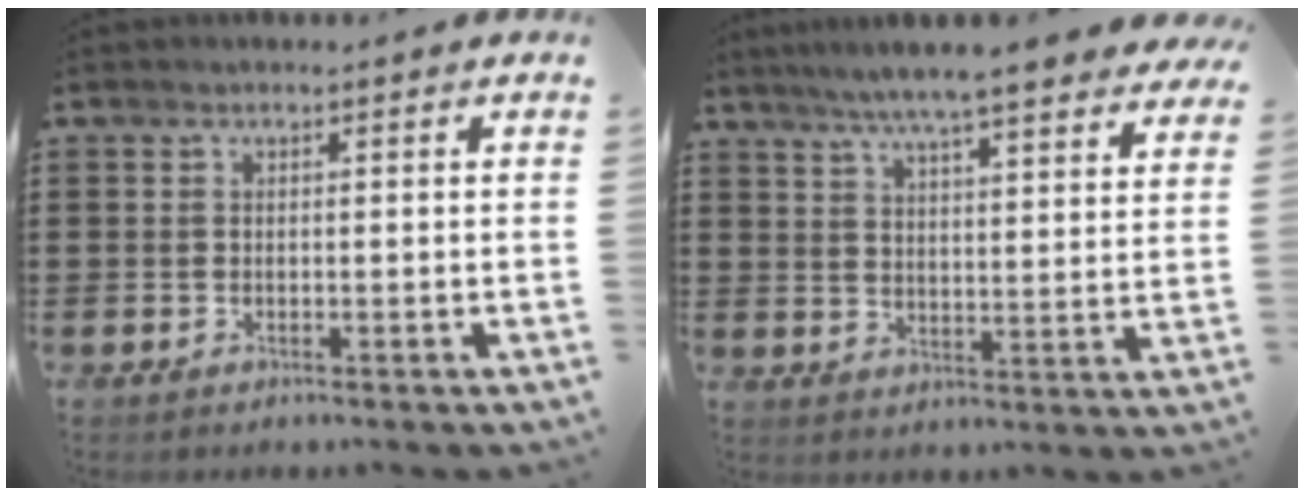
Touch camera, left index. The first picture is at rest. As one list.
[{"total": 6.8, "force": [6.1, -0.2, 3.0], "torque": [-0.079, -0.028, 0.105]}]